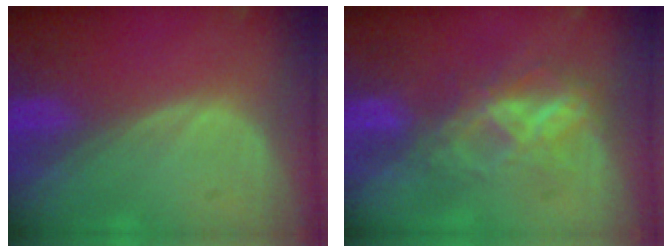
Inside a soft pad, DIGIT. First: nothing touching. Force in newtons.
{"total": 6.9, "press": 6.0, "slide": 3.3}